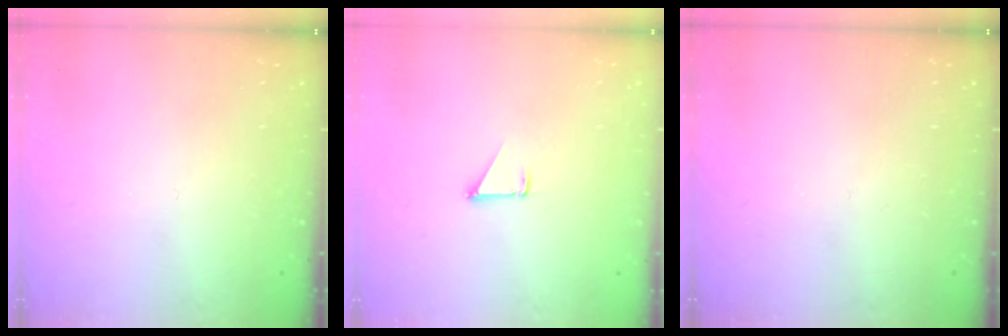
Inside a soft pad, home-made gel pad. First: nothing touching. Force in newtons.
{"total": 1.1, "press": 1.1, "slide": 0.1}
{"total": 0.0}